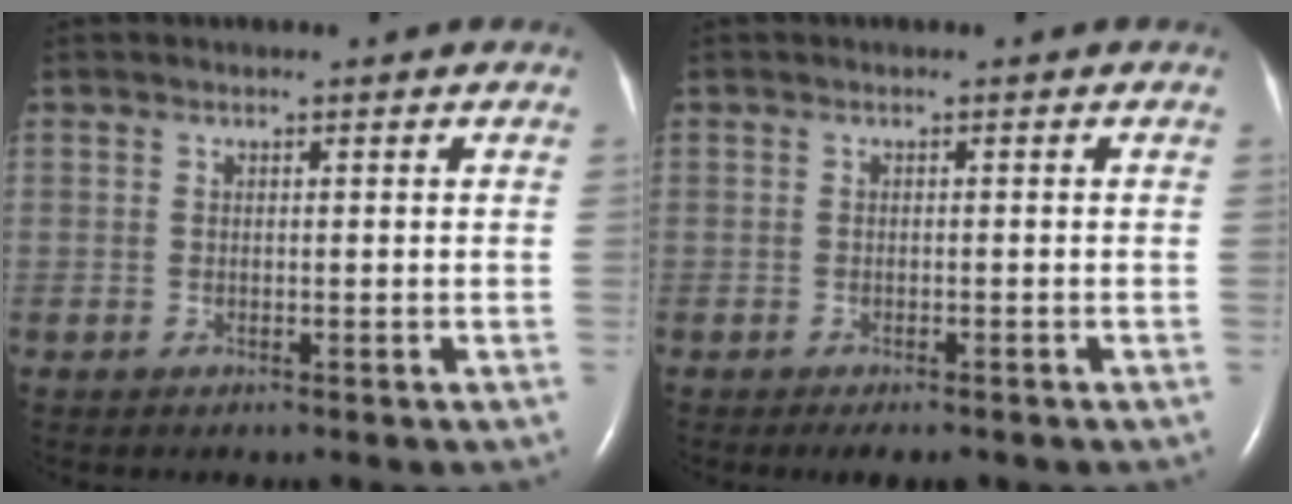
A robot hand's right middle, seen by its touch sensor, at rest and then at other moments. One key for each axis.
{"total": 2.9, "fx": -2.3, "fy": 0.9, "fz": 1.6, "tx": -0.018, "ty": -0.005, "tz": -0.028}